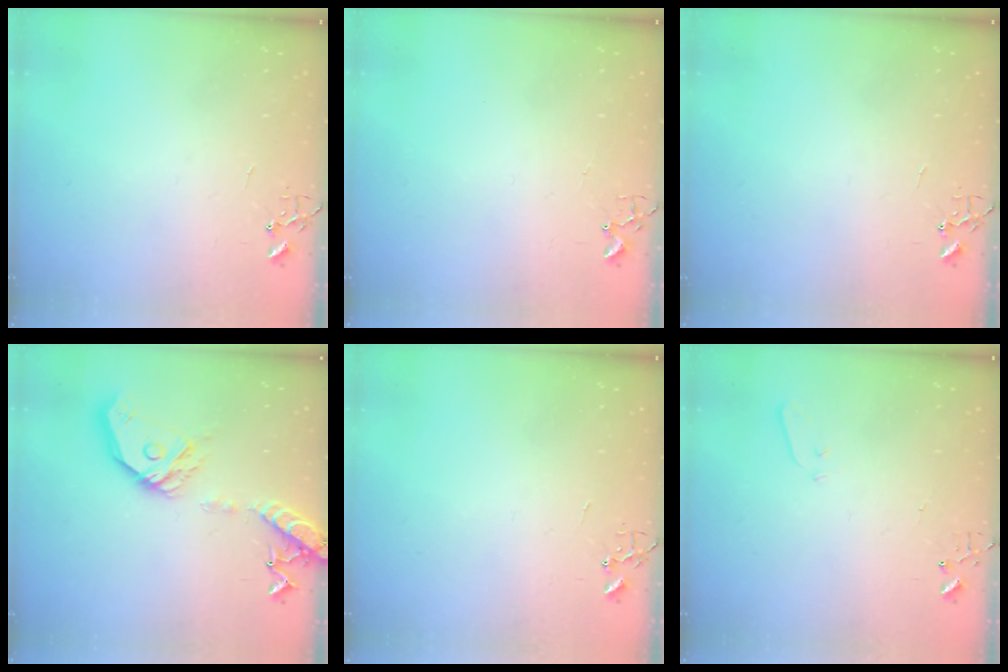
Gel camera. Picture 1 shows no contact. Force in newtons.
{"total": 1.9, "press": 1.9, "slide": 0.2}
{"total": 0.0}
{"total": 17.9, "press": 17.7, "slide": 2.6}
{"total": 0.0}
{"total": 3.3, "press": 3.2, "slide": 0.6}